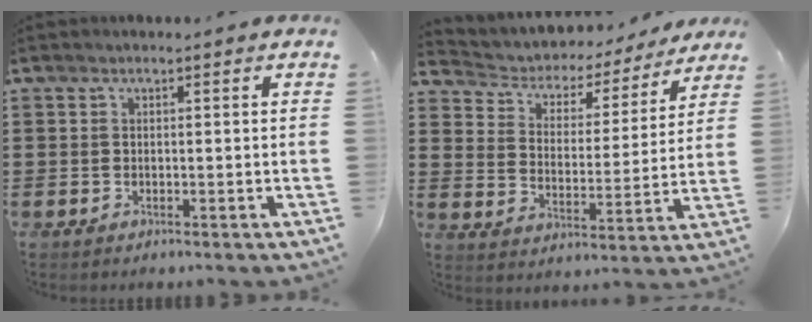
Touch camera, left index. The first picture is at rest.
{"total": 3.7, "force": [3.4, 1.5, 0.3], "torque": [-0.031, -0.027, 0.049]}